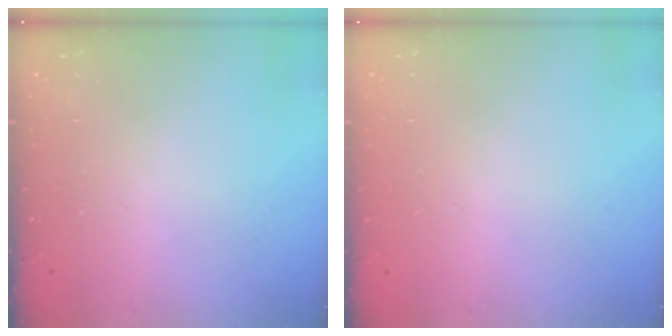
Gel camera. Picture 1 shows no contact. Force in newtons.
{"total": 0.0}